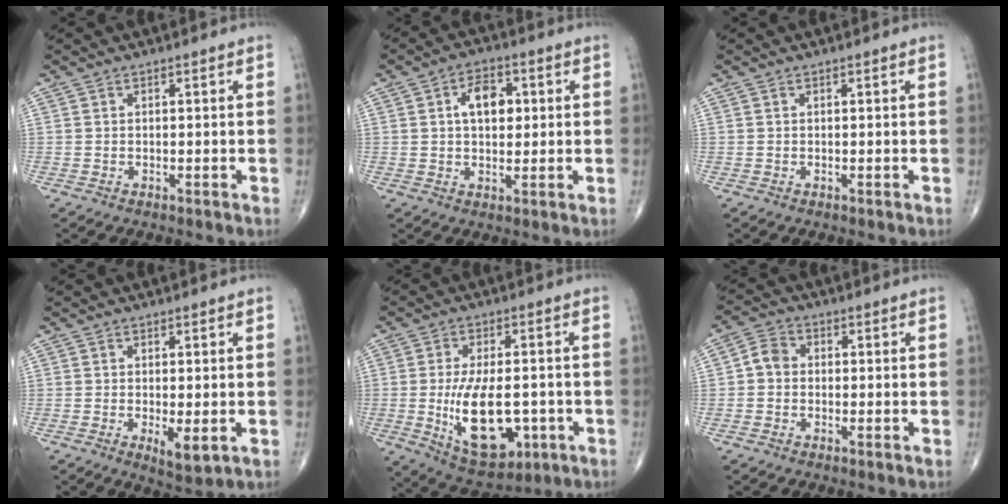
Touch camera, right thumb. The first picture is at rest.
{"total": 7.4, "force": [1.6, 4.6, 5.6], "torque": [-0.070, 0.005, 0.024]}
{"total": 0.0}
{"total": 4.3, "force": [-0.9, 1.4, 3.9], "torque": [-0.061, -0.014, -0.012]}
{"total": 15.0, "force": [-3.0, 7.6, 12.6], "torque": [-0.198, -0.005, -0.029]}
{"total": 4.0, "force": [-0.2, 3.4, 2.0], "torque": [-0.027, 0.012, -0.011]}